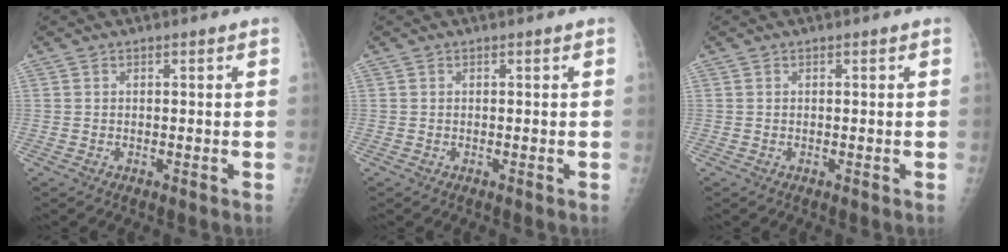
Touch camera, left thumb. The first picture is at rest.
{"total": 0.0}
{"total": 0.0}